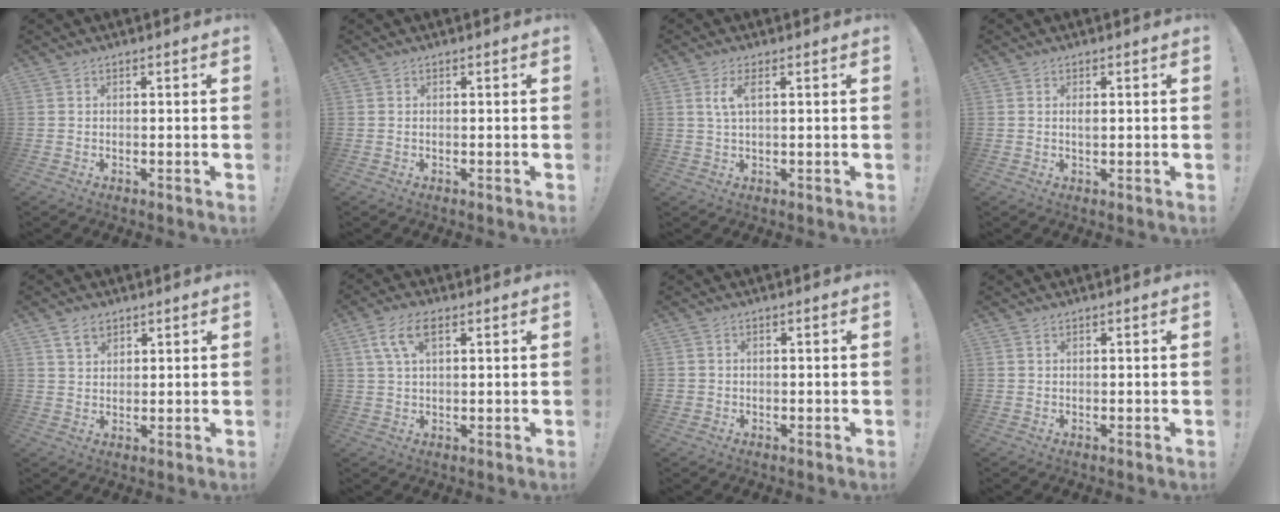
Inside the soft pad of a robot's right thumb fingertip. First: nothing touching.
{"total": 0.0}
{"total": 4.2, "force": [1.4, 1.2, 3.7], "torque": [-0.069, 0.001, 0.022]}
{"total": 1.0, "force": [0.2, 0.5, 0.8], "torque": [-0.011, 0.000, 0.002]}
{"total": 4.5, "force": [3.0, 2.8, 1.9], "torque": [-0.033, -0.007, 0.055]}
{"total": 7.6, "force": [3.1, 3.6, 5.9], "torque": [-0.120, 0.008, 0.057]}
{"total": 1.1, "force": [-0.2, 1.0, 0.2], "torque": [-0.005, 0.003, -0.004]}
{"total": 0.6, "force": [0.5, 0.2, 0.3], "torque": [0.000, -0.002, 0.008]}